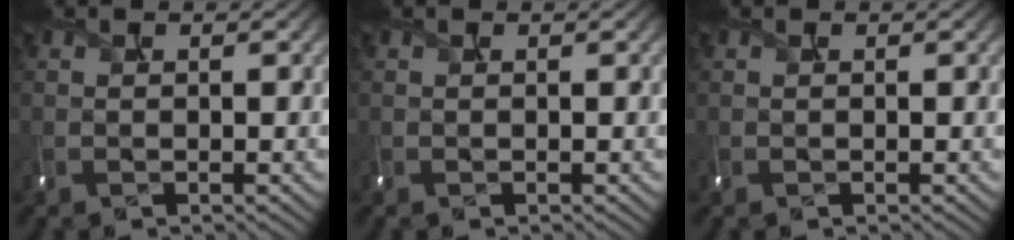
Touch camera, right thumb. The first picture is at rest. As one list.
[{"total": 0.0}, {"total": 0.0}]